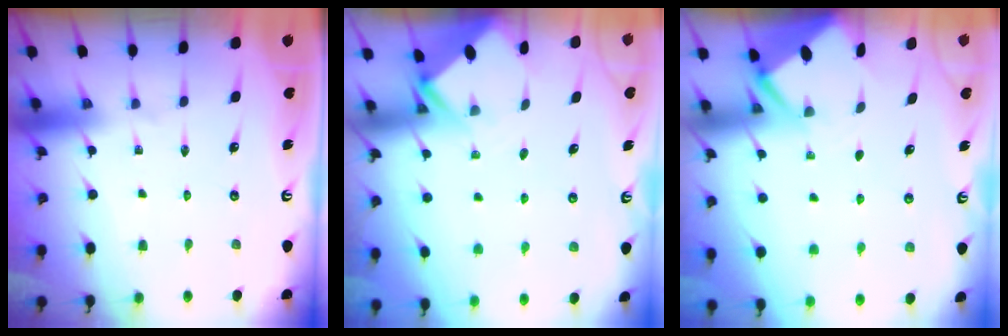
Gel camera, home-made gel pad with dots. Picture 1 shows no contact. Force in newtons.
{"total": 2.0, "press": 2.0, "slide": 0.2}
{"total": 2.6, "press": 2.6, "slide": 0.3}